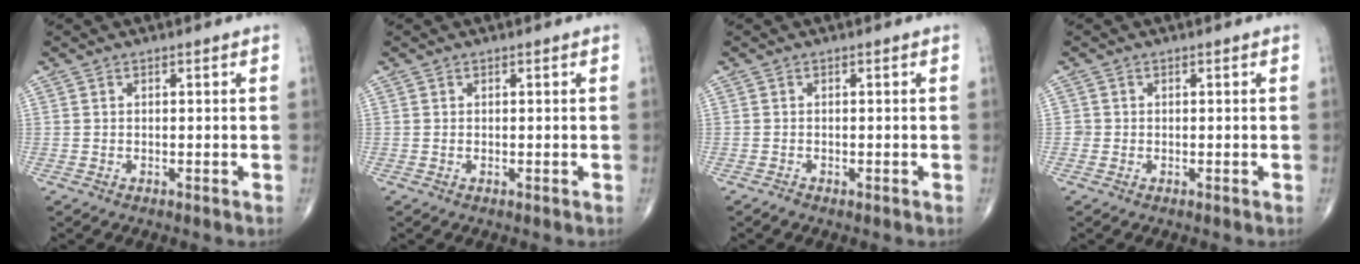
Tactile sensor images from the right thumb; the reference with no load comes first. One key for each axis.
{"total": 0.0}
{"total": 0.5, "fx": -0.4, "fy": 0.3, "fz": 0.2, "tx": -0.006, "ty": -0.002, "tz": -0.011}
{"total": 1.0, "fx": -0.2, "fy": 0.9, "fz": 0.0, "tx": 0.004, "ty": 0.005, "tz": -0.007}